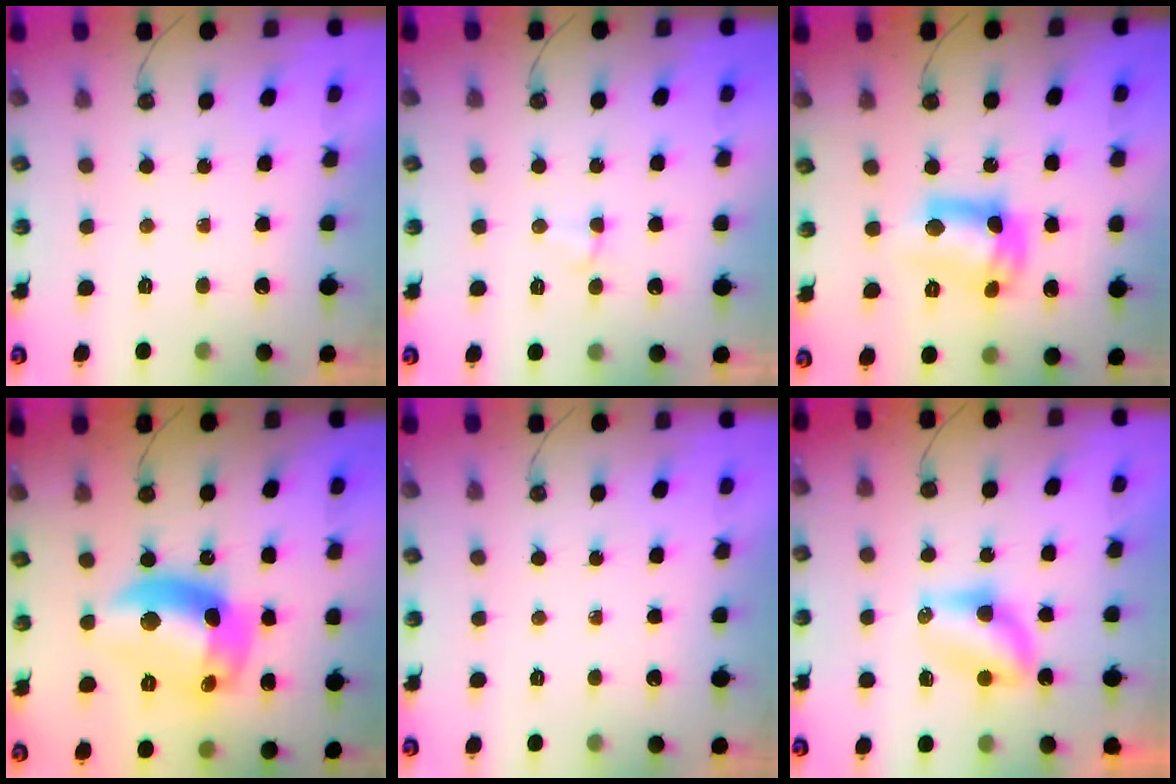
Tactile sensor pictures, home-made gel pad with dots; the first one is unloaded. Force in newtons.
{"total": 2.9, "press": 2.8, "slide": 0.6}
{"total": 11.7, "press": 11.7, "slide": 1.1}
{"total": 17.1, "press": 17.0, "slide": 1.4}
{"total": 0.0}
{"total": 8.3, "press": 7.5, "slide": 3.8}